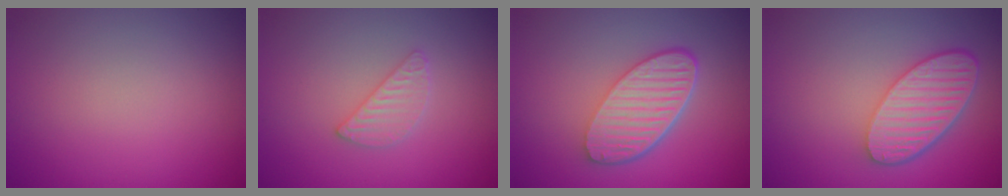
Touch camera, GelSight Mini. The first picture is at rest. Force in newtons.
{"total": 1.9, "press": 1.8, "slide": 0.2}
{"total": 6.0, "press": 4.3, "slide": 4.2}
{"total": 6.0, "press": 4.7, "slide": 3.8}